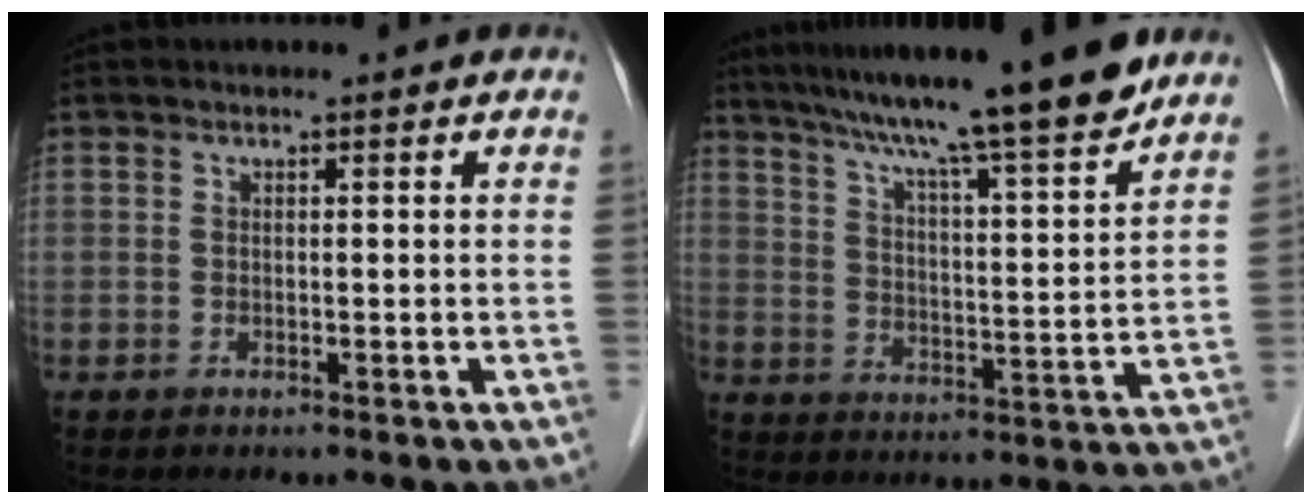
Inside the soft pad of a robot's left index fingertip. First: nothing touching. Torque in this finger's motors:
{"motor_torque": [1.03, -1.11, 0.97, 0.19]}